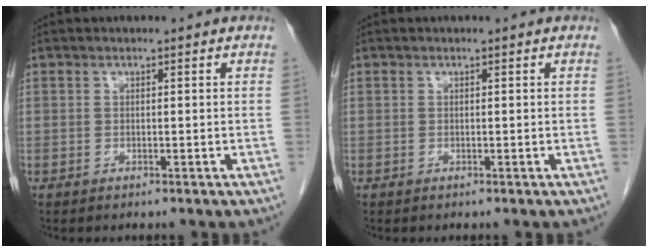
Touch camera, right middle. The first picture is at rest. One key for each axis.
{"total": 0.0}